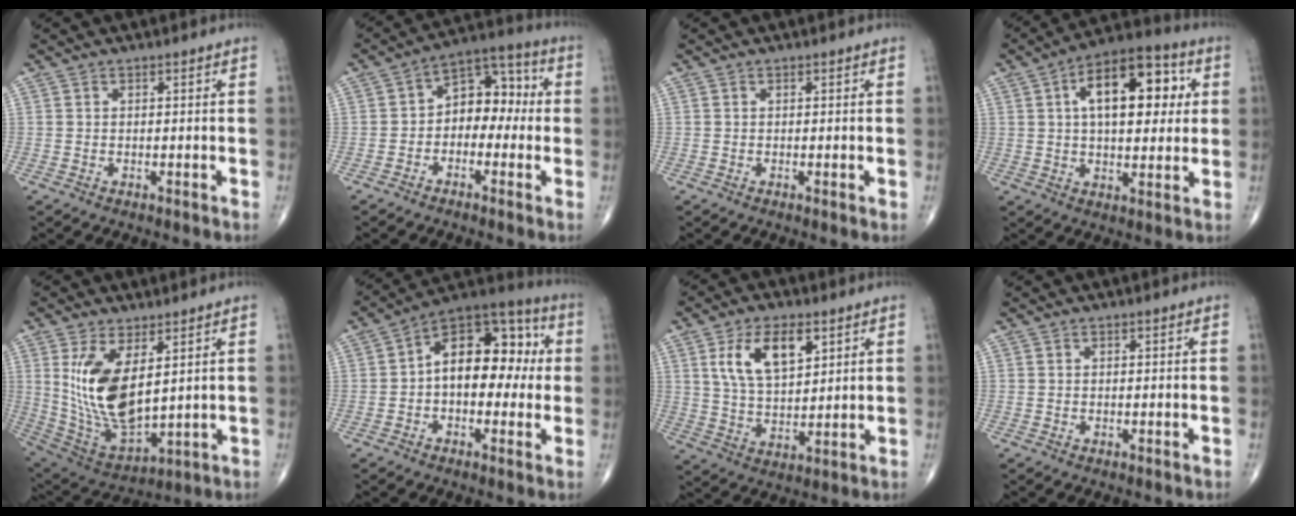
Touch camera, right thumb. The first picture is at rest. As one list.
[{"total": 9.9, "force": [-0.6, 6.9, 7.1], "torque": [-0.061, 0.046, -0.028]}, {"total": 0.7, "force": [-0.1, 0.0, 0.7], "torque": [-0.016, -0.004, -0.002]}, {"total": 17.3, "force": [4.2, 8.8, 14.3], "torque": [-0.179, 0.016, 0.056]}, {"total": 14.8, "force": [3.7, 7.0, 12.4], "torque": [-0.229, -0.025, 0.096]}, {"total": 15.8, "force": [0.7, 9.7, 12.5], "torque": [-0.140, 0.048, -0.005]}, {"total": 11.5, "force": [4.8, 5.7, 8.7], "torque": [-0.145, -0.016, 0.094]}, {"total": 0.0}]